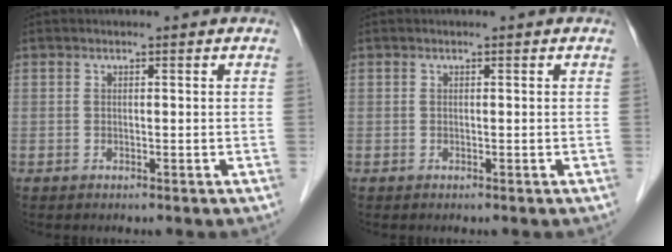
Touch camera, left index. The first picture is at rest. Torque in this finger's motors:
{"motor_torque": [0.00, 0.00, 0.00, 0.00]}